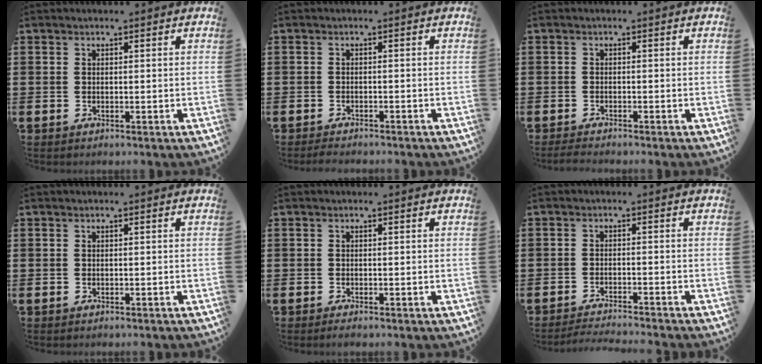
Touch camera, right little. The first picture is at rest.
{"total": 1.2, "force": [-1.2, 0.1, 0.2], "torque": [-0.008, 0.001, -0.024]}
{"total": 1.1, "force": [-0.9, 0.1, 0.6], "torque": [-0.011, -0.001, -0.017]}
{"total": 0.0}
{"total": 0.6, "force": [-0.4, 0.1, 0.4], "torque": [-0.008, -0.002, -0.008]}
{"total": 1.9, "force": [-1.8, -0.2, 0.3], "torque": [-0.005, 0.003, -0.037]}